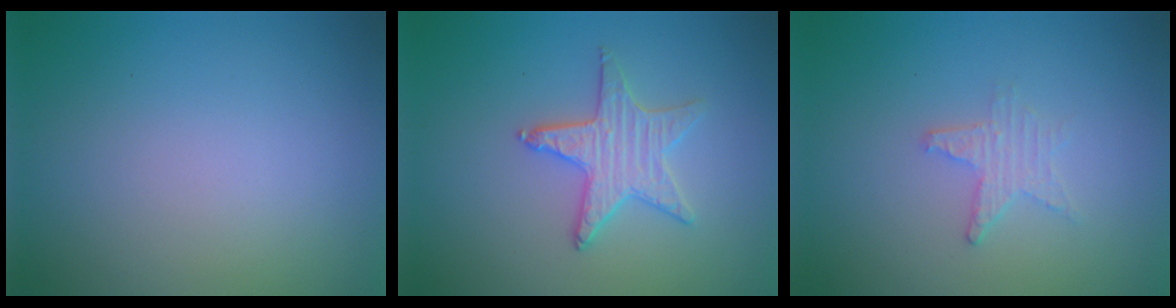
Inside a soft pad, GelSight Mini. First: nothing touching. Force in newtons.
{"total": 2.4, "press": 2.4, "slide": 0.2}
{"total": 1.7, "press": 1.6, "slide": 0.4}